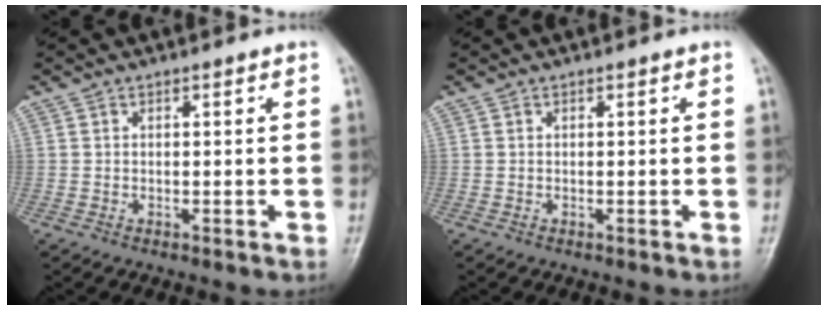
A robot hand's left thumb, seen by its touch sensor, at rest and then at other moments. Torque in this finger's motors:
{"motor_torque": [0.00, 0.00, -0.07, 0.06, 0.00]}